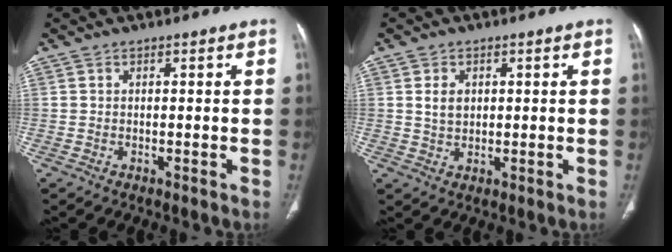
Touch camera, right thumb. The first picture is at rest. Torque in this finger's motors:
{"motor_torque": [0.68, 0.61, 0.33, 0.10, 0.02]}